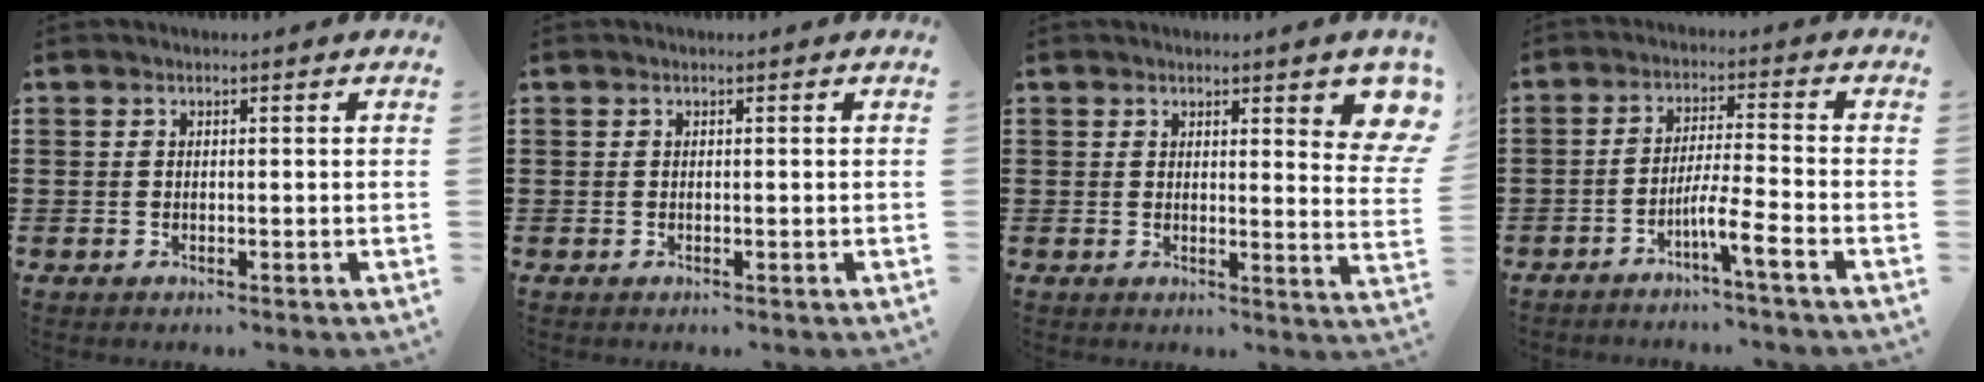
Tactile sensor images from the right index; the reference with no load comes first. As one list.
[{"total": 0.0}, {"total": 4.7, "force": [3.4, 0.8, 3.2], "torque": [-0.041, -0.012, 0.055]}, {"total": 5.4, "force": [-3.5, -0.2, 4.1], "torque": [-0.077, -0.007, -0.068]}]